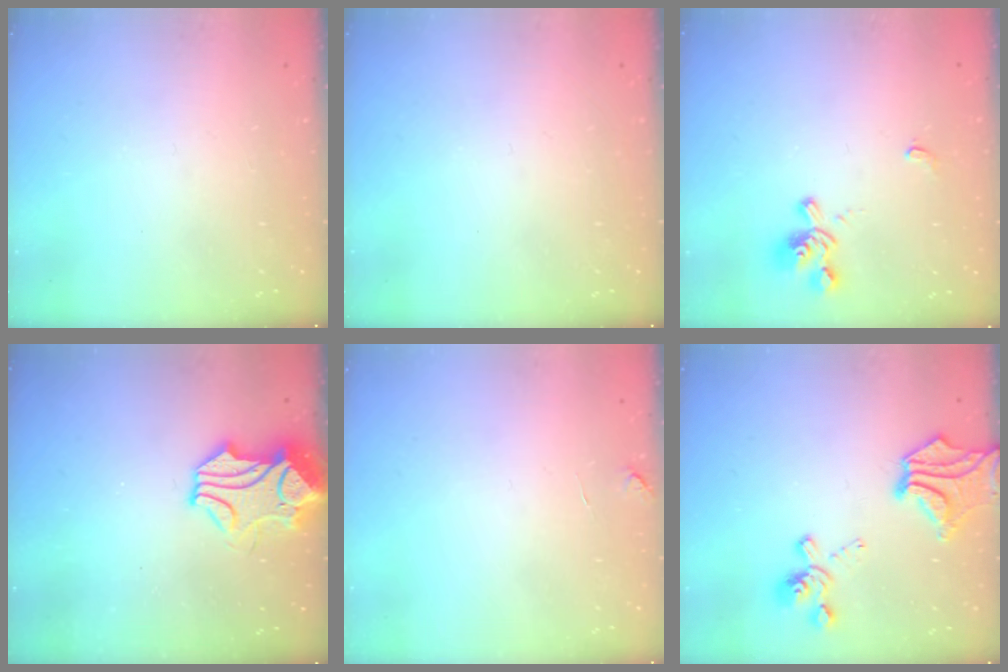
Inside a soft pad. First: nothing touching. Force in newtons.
{"total": 0.0}
{"total": 1.7, "press": 1.0, "slide": 1.3}
{"total": 3.9, "press": 3.6, "slide": 1.4}
{"total": 1.3, "press": 1.2, "slide": 0.5}
{"total": 6.3, "press": 5.5, "slide": 3.0}